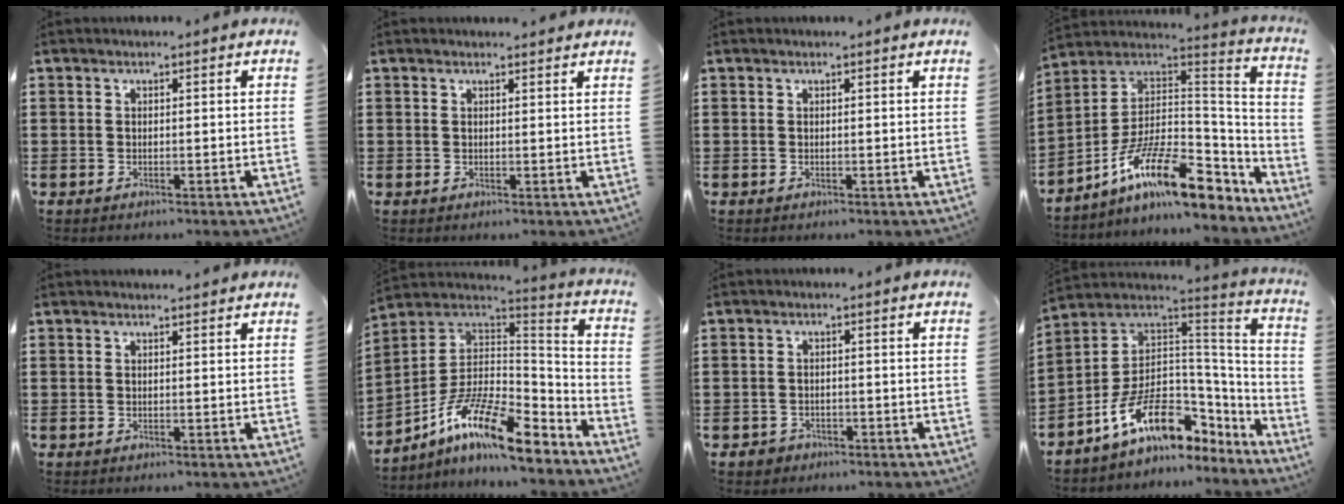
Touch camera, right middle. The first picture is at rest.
{"total": 0.8, "force": [0.8, 0.2, 0.0], "torque": [0.005, -0.004, 0.013]}
{"total": 0.0}
{"total": 15.2, "force": [-9.5, 4.5, 10.9], "torque": [-0.208, 0.013, -0.176]}
{"total": 1.0, "force": [0.9, 0.0, 0.1], "torque": [0.004, -0.006, 0.017]}
{"total": 13.6, "force": [-8.7, 3.6, 9.7], "torque": [-0.191, 0.009, -0.167]}
{"total": 1.4, "force": [-1.0, 1.0, 0.0], "torque": [-0.004, 0.000, -0.022]}
{"total": 11.9, "force": [-5.9, 6.5, 8.1], "torque": [-0.166, -0.005, -0.112]}